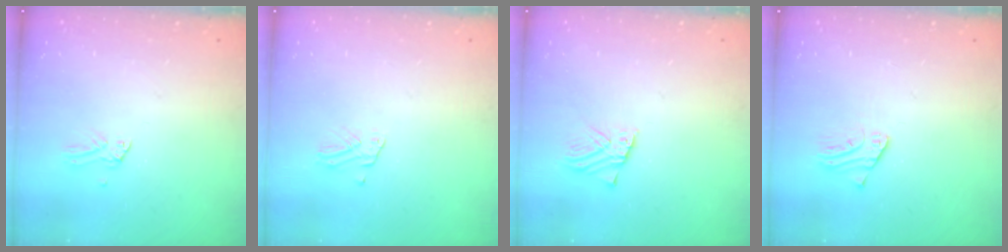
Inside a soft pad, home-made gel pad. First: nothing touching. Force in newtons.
{"total": 1.8, "press": 1.8, "slide": 0.1}
{"total": 1.4, "press": 1.4, "slide": 0.1}
{"total": 2.2, "press": 2.2, "slide": 0.2}